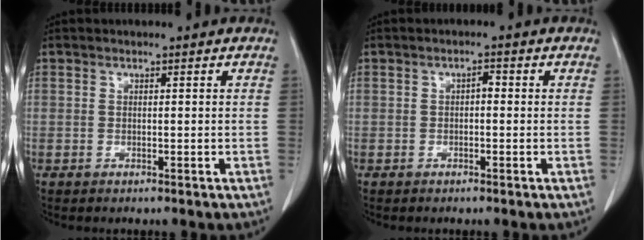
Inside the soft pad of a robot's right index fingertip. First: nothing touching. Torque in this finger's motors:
{"motor_torque": [0.10, -0.07, 0.04, 0.02]}